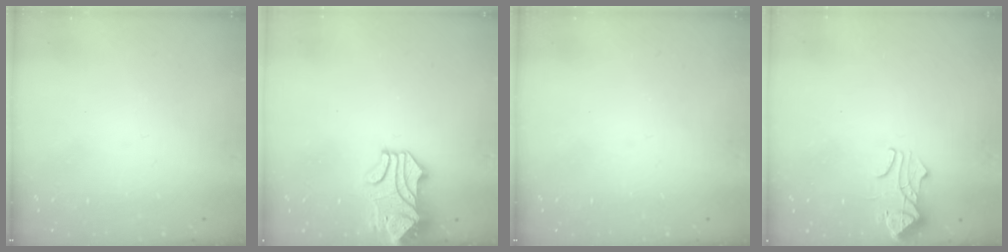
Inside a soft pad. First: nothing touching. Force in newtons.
{"total": 2.7, "press": 2.5, "slide": 0.9}
{"total": 0.0}
{"total": 0.6, "press": 0.6, "slide": 0.2}